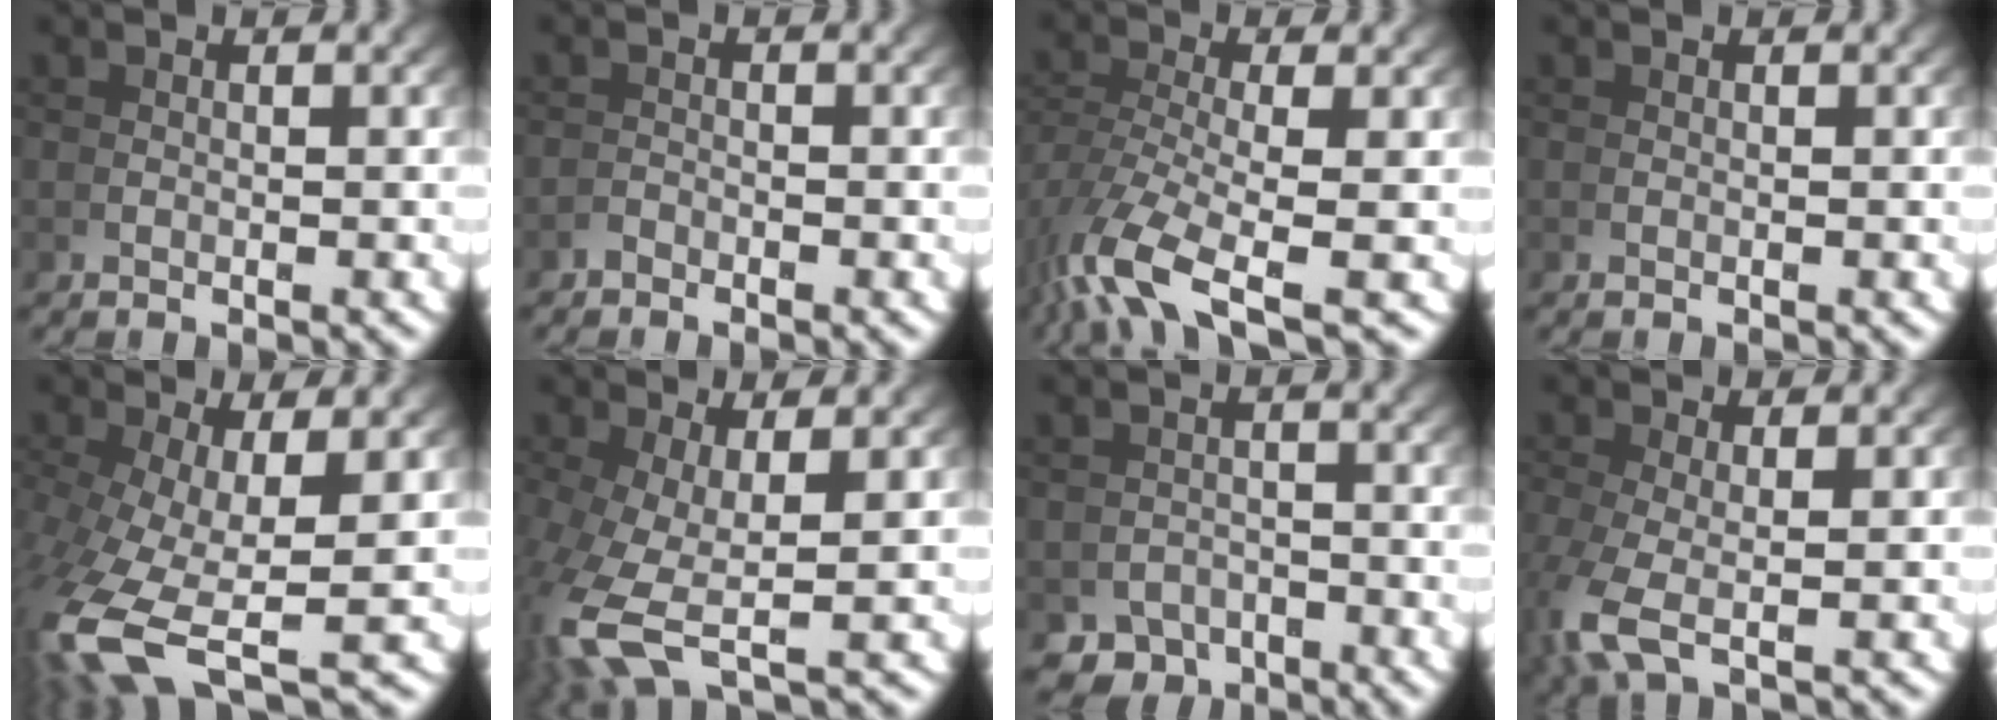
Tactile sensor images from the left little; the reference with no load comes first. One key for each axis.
{"total": 1.3, "fx": -0.8, "fy": -0.9, "fz": -0.5, "tx": 0.014, "ty": -0.002, "tz": -0.016}
{"total": 5.7, "fx": -3.2, "fy": 1.7, "fz": 4.4, "tx": -0.108, "ty": -0.043, "tz": -0.030}
{"total": 0.0}
{"total": 7.6, "fx": -3.4, "fy": 3.6, "fz": 5.8, "tx": -0.145, "ty": -0.052, "tz": -0.027}
{"total": 5.4, "fx": -0.8, "fy": 2.5, "fz": 4.7, "tx": -0.127, "ty": -0.037, "tz": 0.009}
{"total": 4.8, "fx": -4.2, "fy": 2.5, "fz": 0.2, "tx": 0.026, "ty": -0.018, "tz": -0.068}
{"total": 3.4, "fx": -0.3, "fy": 1.6, "fz": 2.9, "tx": -0.093, "ty": -0.025, "tz": 0.007}